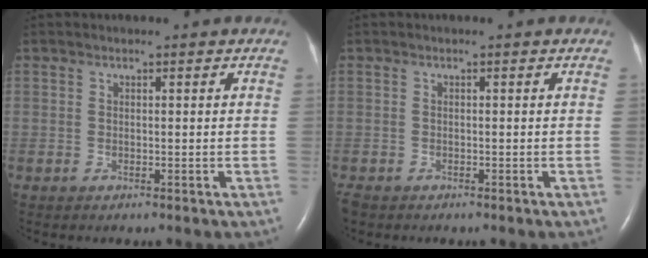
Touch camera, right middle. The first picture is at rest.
{"total": 1.8, "force": [-1.5, 0.9, 0.6], "torque": [-0.018, -0.004, -0.023]}